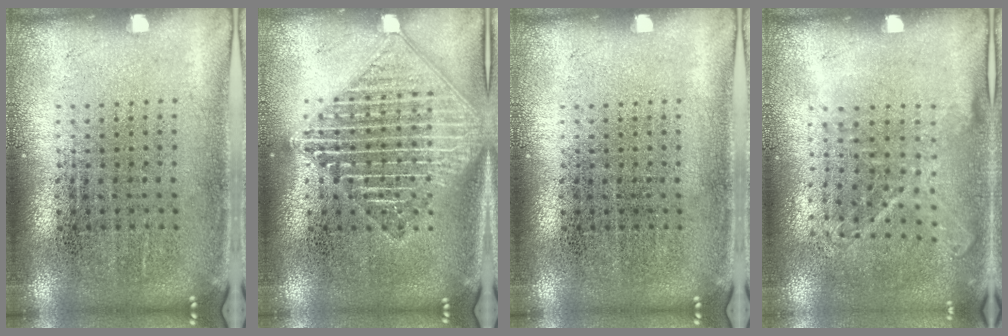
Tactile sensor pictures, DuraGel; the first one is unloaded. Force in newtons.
{"total": 3.3, "press": 3.3, "slide": 0.5}
{"total": 0.0}
{"total": 1.1, "press": 1.0, "slide": 0.5}